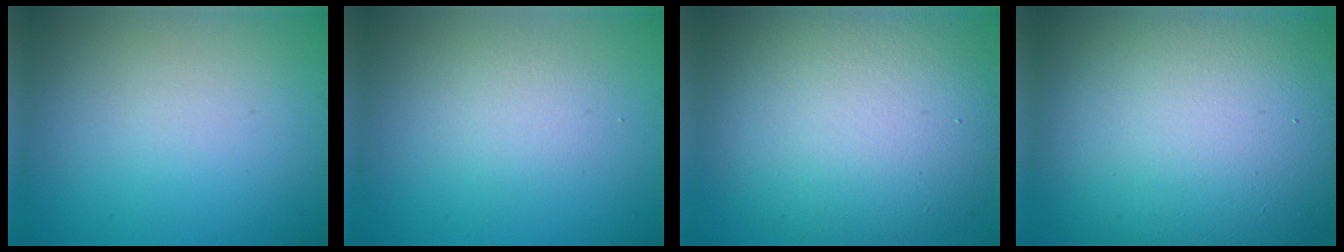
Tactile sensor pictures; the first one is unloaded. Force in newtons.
{"total": 1.7, "press": 1.7, "slide": 0.2}
{"total": 12.3, "press": 12.3, "slide": 0.9}
{"total": 19.1, "press": 19.1, "slide": 1.1}